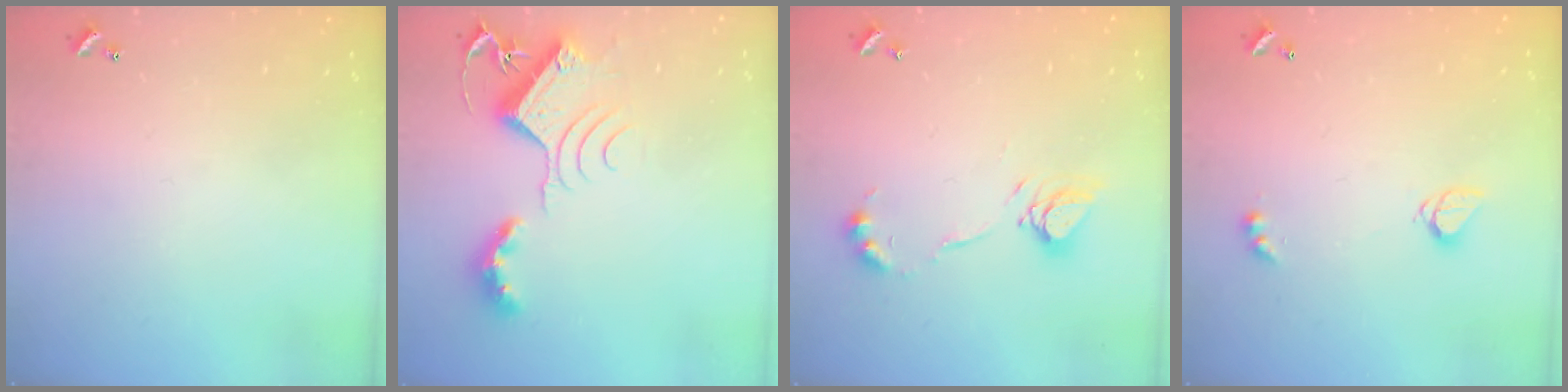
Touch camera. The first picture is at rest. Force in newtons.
{"total": 11.2, "press": 11.1, "slide": 1.1}
{"total": 12.5, "press": 12.5, "slide": 1.1}
{"total": 3.4, "press": 3.3, "slide": 0.2}